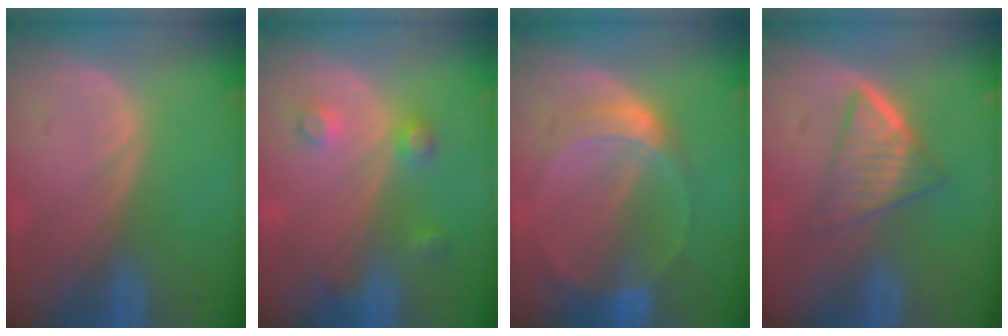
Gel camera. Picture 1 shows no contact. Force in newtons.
{"total": 3.6, "press": 3.6, "slide": 0.2}
{"total": 6.1, "press": 5.6, "slide": 2.4}
{"total": 6.6, "press": 5.5, "slide": 3.6}